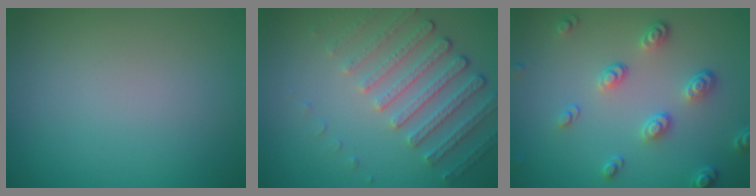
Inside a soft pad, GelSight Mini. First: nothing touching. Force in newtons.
{"total": 4.8, "press": 3.4, "slide": 3.3}
{"total": 3.6, "press": 2.8, "slide": 2.3}